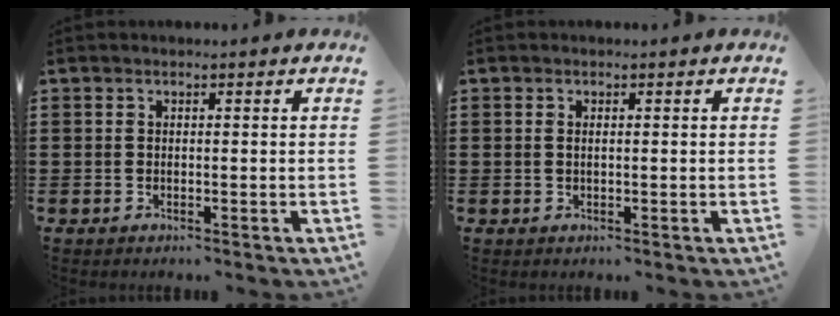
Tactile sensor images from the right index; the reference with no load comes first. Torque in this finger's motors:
{"motor_torque": [-0.58, 1.02, -0.02, 0.00]}